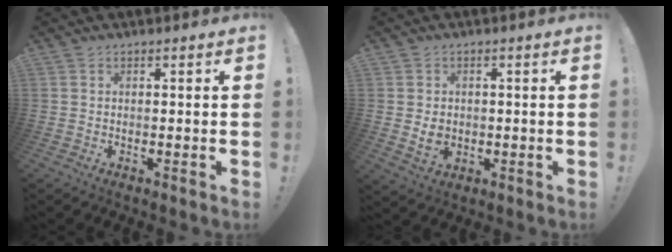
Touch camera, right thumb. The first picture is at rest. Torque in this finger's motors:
{"motor_torque": [0.40, 0.15, 0.17, 0.33, 0.03]}